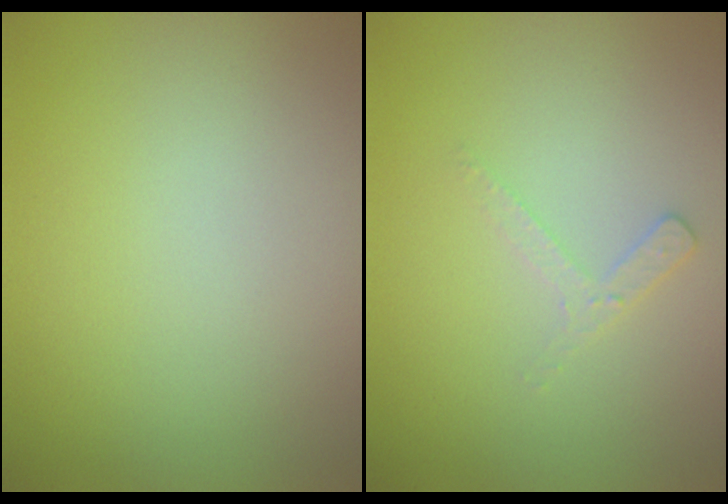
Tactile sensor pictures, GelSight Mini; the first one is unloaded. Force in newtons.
{"total": 1.6, "press": 1.5, "slide": 0.4}